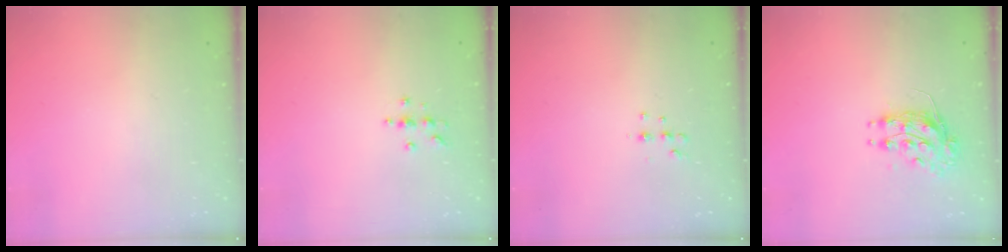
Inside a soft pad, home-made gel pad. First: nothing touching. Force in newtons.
{"total": 4.0, "press": 4.0, "slide": 0.5}
{"total": 4.9, "press": 4.8, "slide": 1.1}
{"total": 8.3, "press": 8.3, "slide": 0.2}